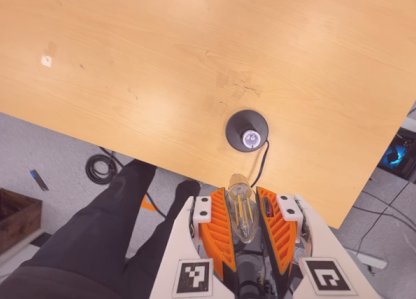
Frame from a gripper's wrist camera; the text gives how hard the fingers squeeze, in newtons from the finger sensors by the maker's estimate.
{"total": 12.0, "left": 13.3, "right": 10.8}